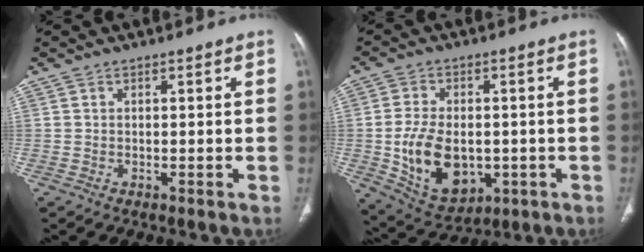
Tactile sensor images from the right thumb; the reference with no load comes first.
{"total": 14.0, "force": [-2.0, 9.3, 10.2], "torque": [-0.159, 0.001, -0.013]}